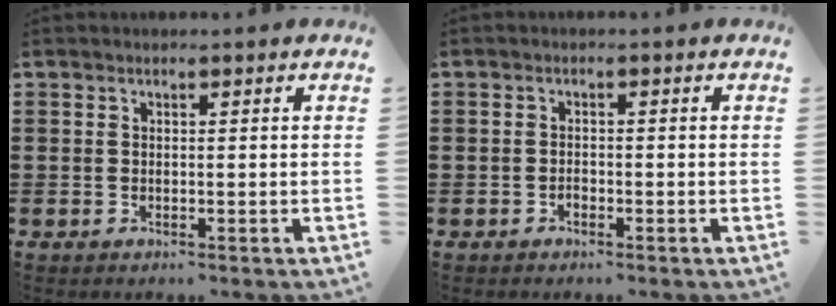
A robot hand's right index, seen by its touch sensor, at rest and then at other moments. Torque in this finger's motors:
{"motor_torque": [1.08, 1.06, 0.02, -0.03]}